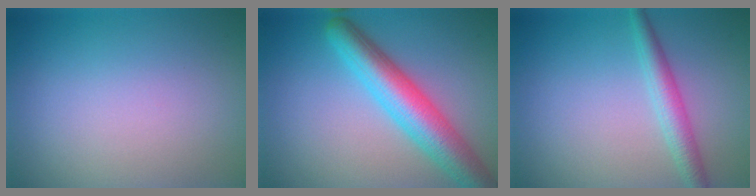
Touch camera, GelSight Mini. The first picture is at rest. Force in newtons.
{"total": 6.6, "press": 6.6, "slide": 0.2}
{"total": 2.7, "press": 2.7, "slide": 0.1}